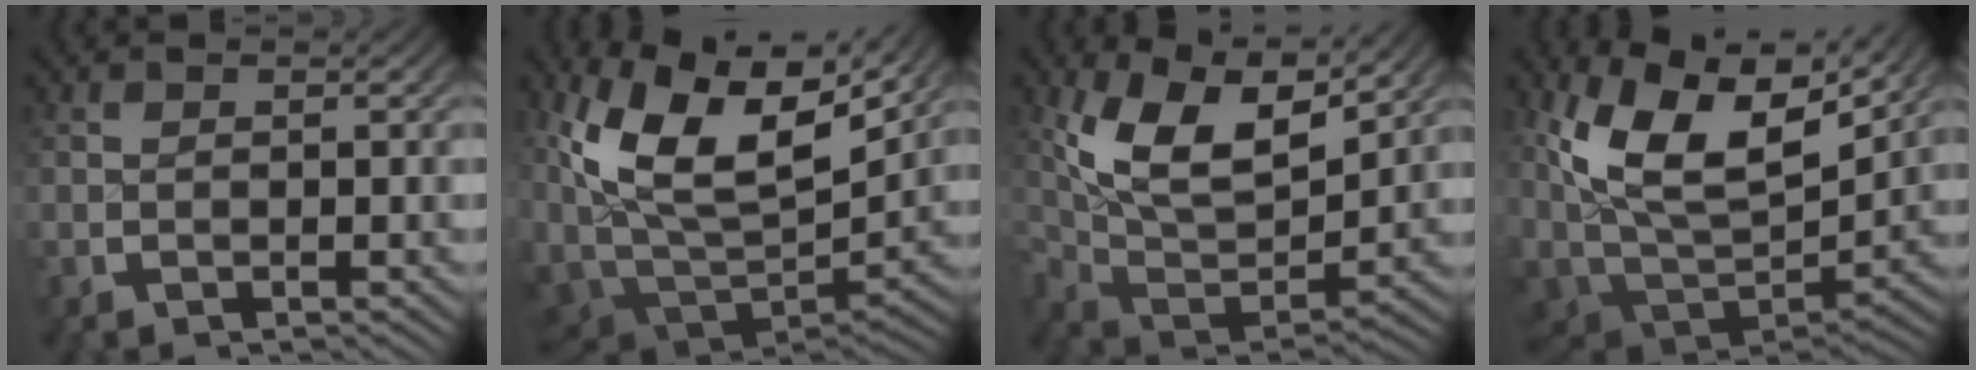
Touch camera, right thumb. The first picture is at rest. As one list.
[{"total": 13.6, "force": [2.1, 7.6, 11.1], "torque": [-0.233, -0.034, 0.052]}, {"total": 9.2, "force": [3.1, 5.2, 7.0], "torque": [-0.154, -0.016, 0.056]}, {"total": 12.1, "force": [3.0, 6.4, 9.8], "torque": [-0.204, -0.022, 0.058]}]